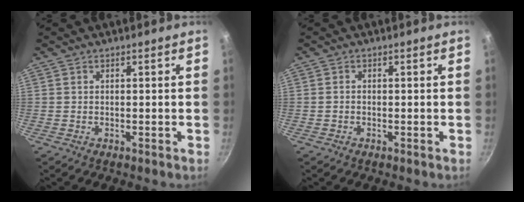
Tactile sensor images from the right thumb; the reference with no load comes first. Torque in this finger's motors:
{"motor_torque": [-0.09, -0.24, -0.75, -0.11, -0.02]}